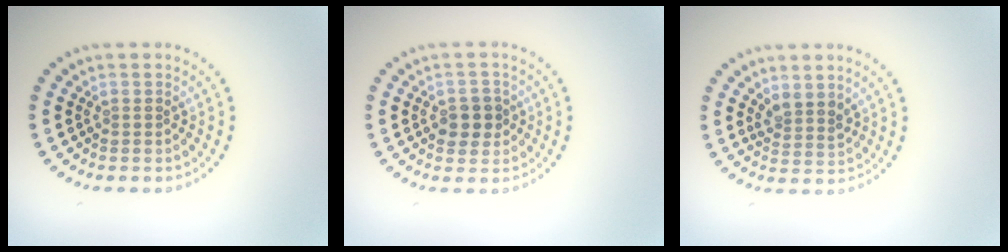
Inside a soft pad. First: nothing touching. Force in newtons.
{"total": 2.4, "press": 2.3, "slide": 0.6}
{"total": 2.0, "press": 1.6, "slide": 1.2}